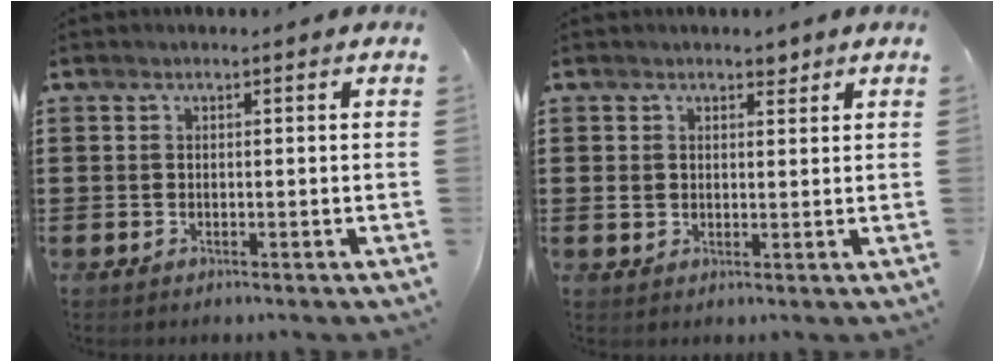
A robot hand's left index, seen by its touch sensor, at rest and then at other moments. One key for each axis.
{"total": 2.7, "fx": 1.3, "fy": 2.2, "fz": 0.9, "tx": -0.019, "ty": 0.006, "tz": 0.019}